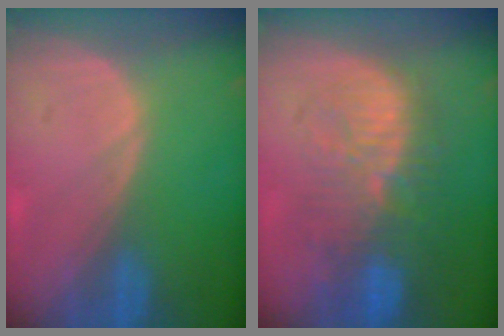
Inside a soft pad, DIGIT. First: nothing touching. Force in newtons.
{"total": 11.1, "press": 9.9, "slide": 5.0}